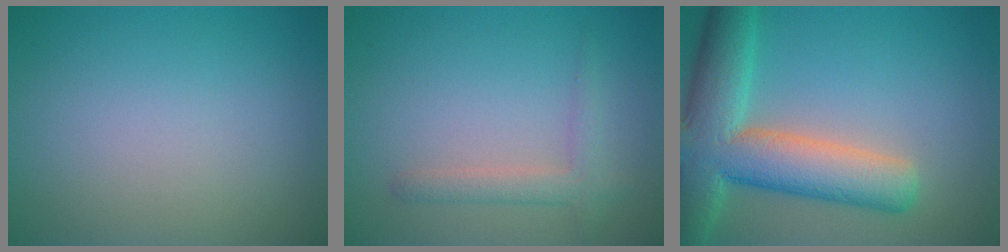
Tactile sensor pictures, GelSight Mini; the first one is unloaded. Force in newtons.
{"total": 2.2, "press": 2.2, "slide": 0.1}
{"total": 10.1, "press": 10.1, "slide": 0.6}